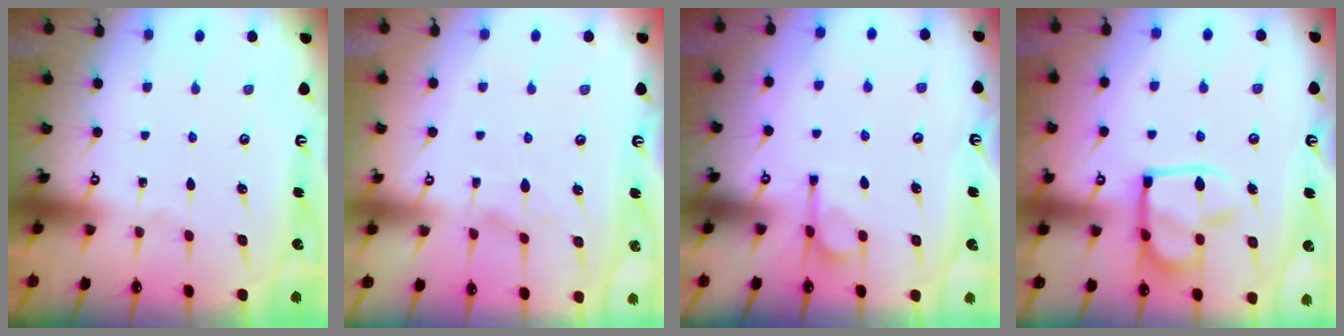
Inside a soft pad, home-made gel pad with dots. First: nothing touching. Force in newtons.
{"total": 2.6, "press": 2.3, "slide": 1.0}
{"total": 6.2, "press": 6.2, "slide": 0.8}
{"total": 14.3, "press": 14.2, "slide": 1.8}